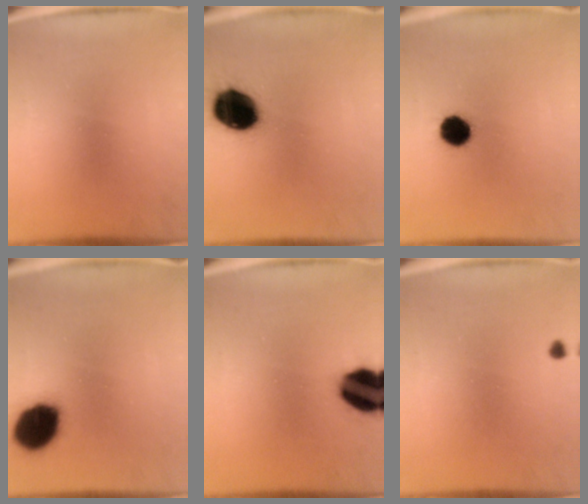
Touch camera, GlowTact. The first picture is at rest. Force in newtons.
{"total": 16.7}
{"total": 8.4}
{"total": 15.5}
{"total": 14.3}
{"total": 0.7}